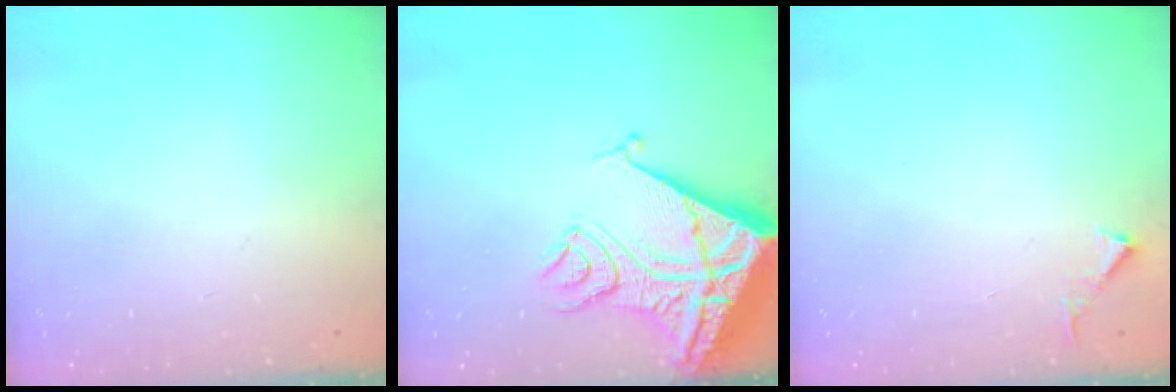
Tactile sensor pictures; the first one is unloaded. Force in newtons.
{"total": 20.1, "press": 19.9, "slide": 2.1}
{"total": 2.8, "press": 2.8, "slide": 0.3}